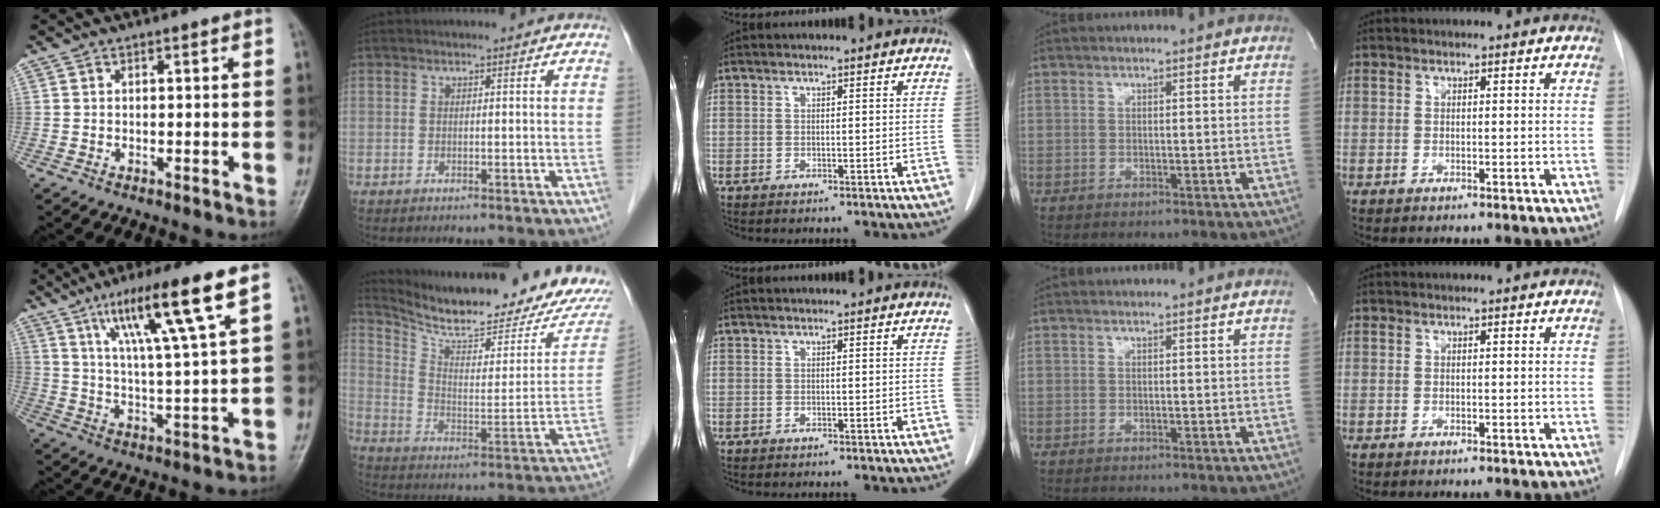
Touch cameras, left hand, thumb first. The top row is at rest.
{"thumb": {"total": 15.2, "force": [8.1, 1.0, 12.9], "torque": [-0.226, -0.025, 0.141]}, "index": {"total": 19.0, "force": [16.8, 1.6, 8.8], "torque": [-0.148, -0.048, 0.251]}}